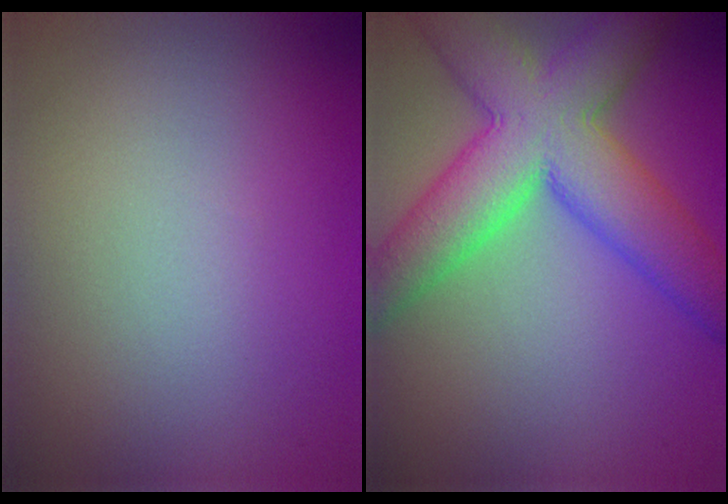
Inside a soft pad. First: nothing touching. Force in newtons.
{"total": 10.2, "press": 10.2, "slide": 0.3}